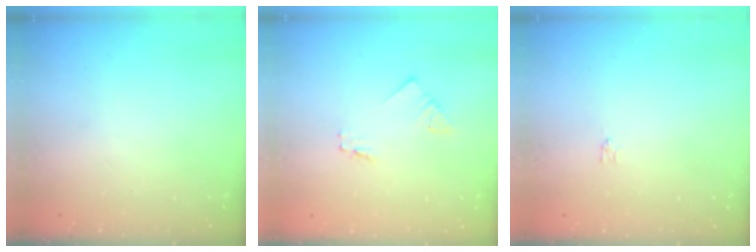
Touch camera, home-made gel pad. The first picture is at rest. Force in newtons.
{"total": 1.2, "press": 1.2, "slide": 0.1}
{"total": 0.0}